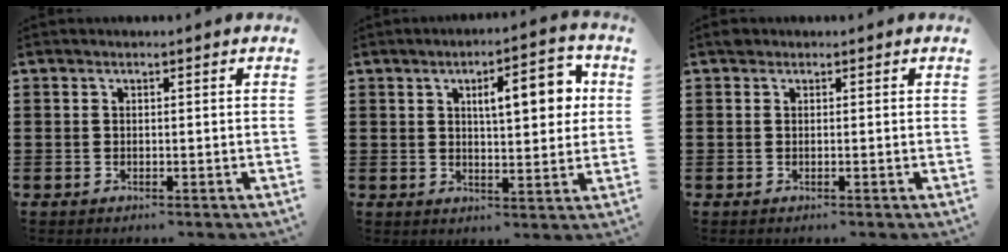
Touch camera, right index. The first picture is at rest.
{"total": 8.1, "force": [2.5, 2.6, 7.3], "torque": [-0.103, -0.007, 0.032]}
{"total": 0.6, "force": [0.4, 0.5, 0.1], "torque": [-0.004, 0.001, 0.008]}